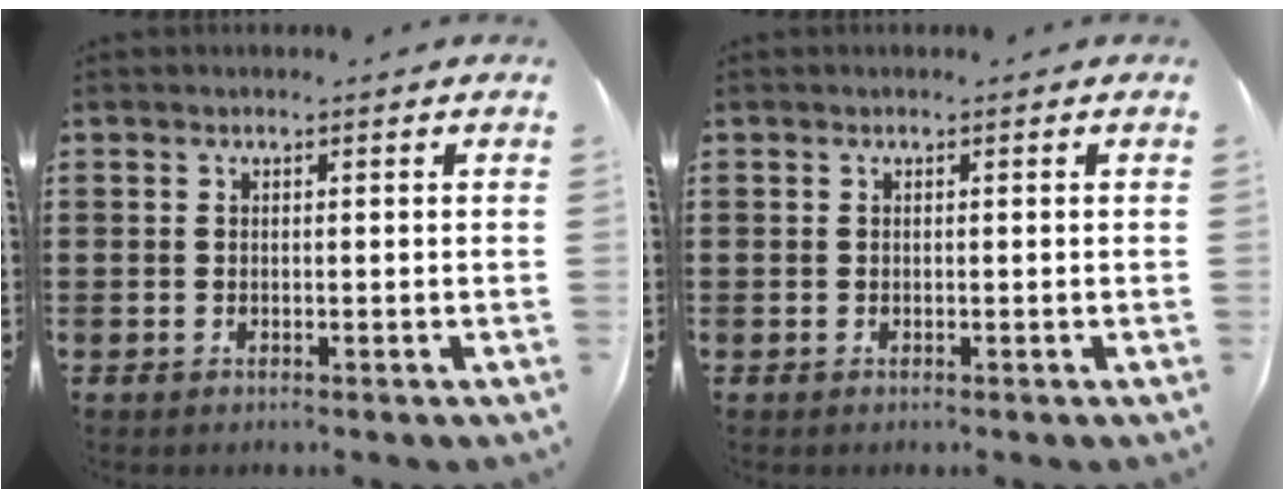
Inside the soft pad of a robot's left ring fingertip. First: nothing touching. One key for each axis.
{"total": 0.0}